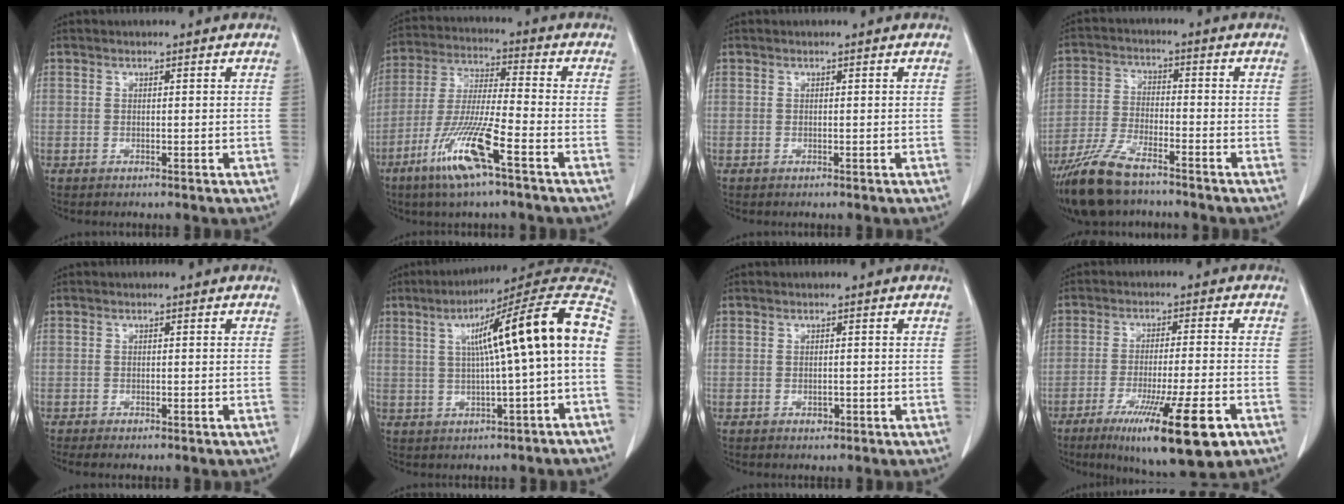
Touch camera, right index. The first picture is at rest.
{"total": 12.7, "force": [-6.6, 0.4, 10.8], "torque": [-0.222, -0.023, -0.128]}
{"total": 0.0}
{"total": 10.6, "force": [-8.2, 2.8, 6.2], "torque": [-0.129, -0.022, -0.153]}
{"total": 1.9, "force": [-1.5, 0.6, 1.0], "torque": [-0.014, -0.005, -0.018]}
{"total": 16.9, "force": [1.6, 0.2, 16.8], "torque": [-0.237, 0.043, 0.020]}
{"total": 1.1, "force": [-0.5, 0.7, 0.7], "torque": [-0.012, 0.000, -0.004]}
{"total": 15.3, "force": [-8.2, 1.1, 12.8], "torque": [-0.180, -0.039, -0.126]}